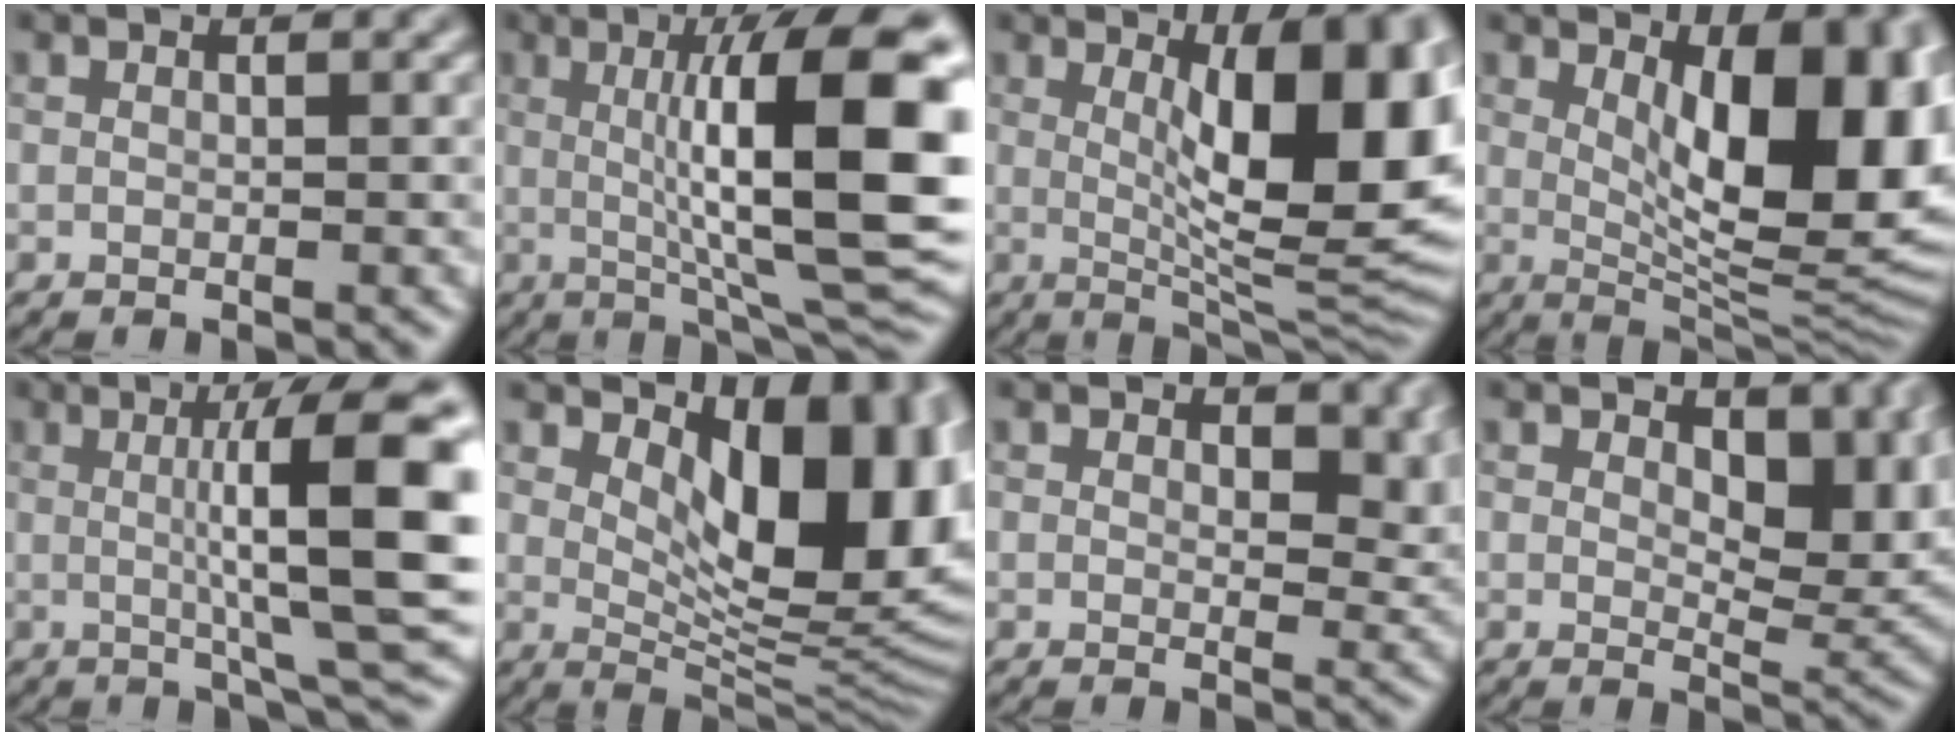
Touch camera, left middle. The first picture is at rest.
{"total": 13.8, "force": [1.2, 2.8, 13.4], "torque": [-0.180, 0.008, 0.018]}
{"total": 12.3, "force": [1.9, 3.6, 11.6], "torque": [-0.151, -0.005, 0.034]}
{"total": 12.9, "force": [2.8, 5.1, 11.5], "torque": [-0.138, -0.004, 0.045]}
{"total": 11.3, "force": [1.1, 2.0, 11.1], "torque": [-0.149, 0.007, 0.018]}
{"total": 12.2, "force": [3.5, 5.9, 10.1], "torque": [-0.123, -0.012, 0.065]}
{"total": 4.2, "force": [1.5, 2.5, 3.1], "torque": [-0.041, -0.009, 0.020]}
{"total": 6.7, "force": [2.3, 3.7, 5.1], "torque": [-0.067, -0.013, 0.035]}